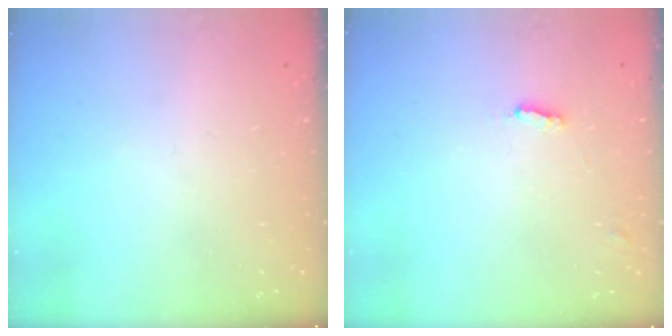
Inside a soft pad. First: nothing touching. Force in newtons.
{"total": 1.9, "press": 1.9, "slide": 0.2}